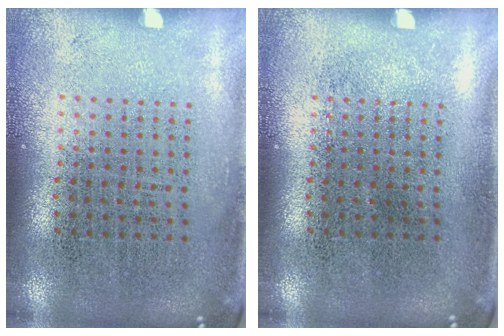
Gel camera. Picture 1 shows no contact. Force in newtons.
{"total": 0.0}